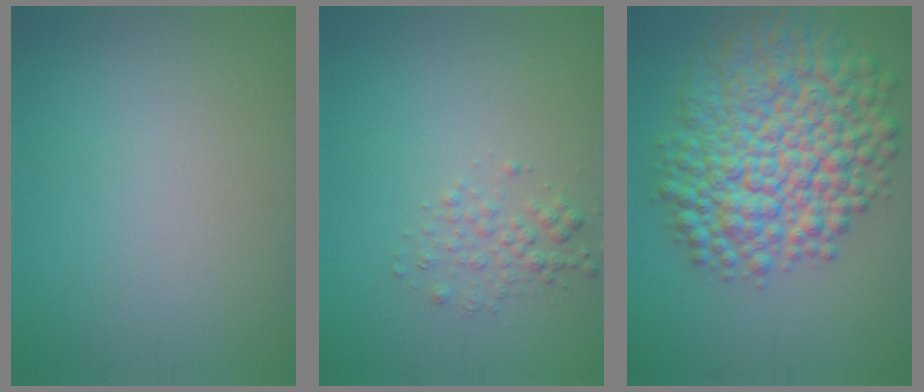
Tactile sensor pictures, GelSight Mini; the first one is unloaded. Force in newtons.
{"total": 1.7, "press": 1.7, "slide": 0.1}
{"total": 11.6, "press": 11.6, "slide": 0.3}